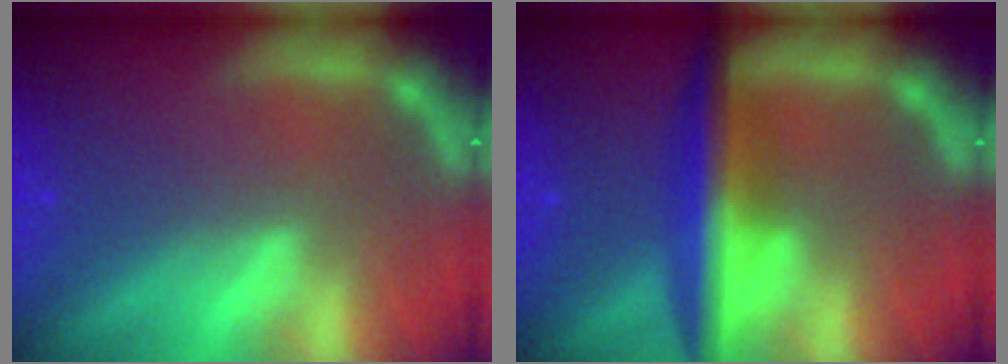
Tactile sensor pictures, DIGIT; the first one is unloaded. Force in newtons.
{"total": 6.0}